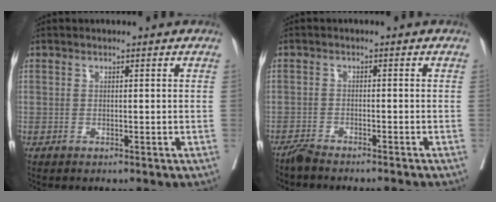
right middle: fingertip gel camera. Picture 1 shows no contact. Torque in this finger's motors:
{"motor_torque": [-0.51, -0.27, 0.00, 0.00]}